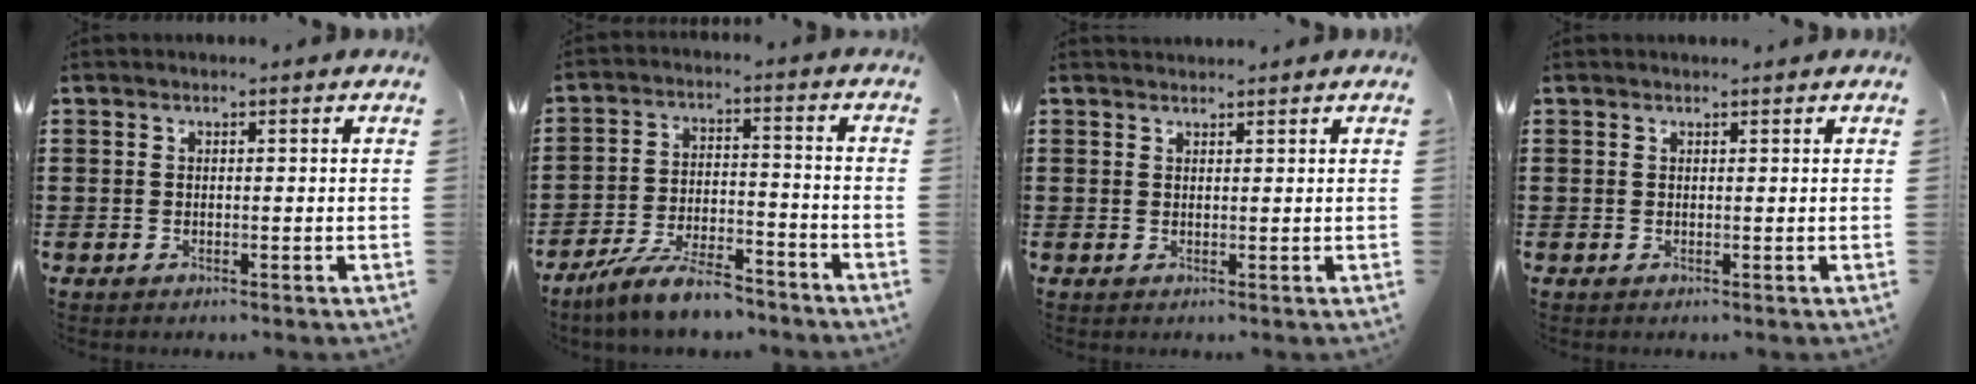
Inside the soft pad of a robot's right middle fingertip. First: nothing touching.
{"total": 9.0, "force": [-7.7, 1.7, 4.3], "torque": [-0.090, 0.010, -0.148]}
{"total": 0.9, "force": [0.9, 0.1, 0.0], "torque": [-0.003, 0.000, 0.018]}
{"total": 0.0}